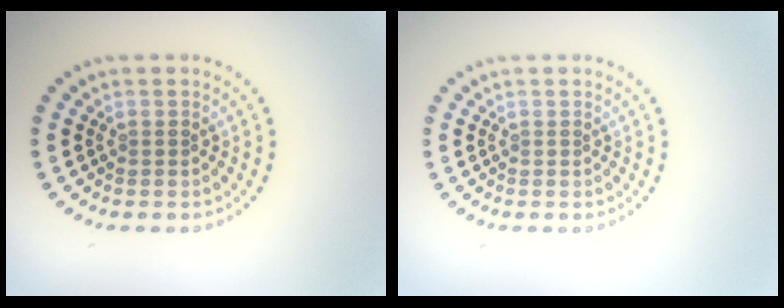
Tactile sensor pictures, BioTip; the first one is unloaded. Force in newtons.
{"total": 0.0}